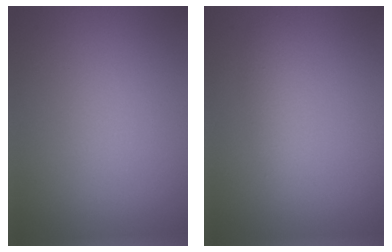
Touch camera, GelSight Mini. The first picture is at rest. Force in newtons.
{"total": 2.0, "press": 2.0, "slide": 0.0}